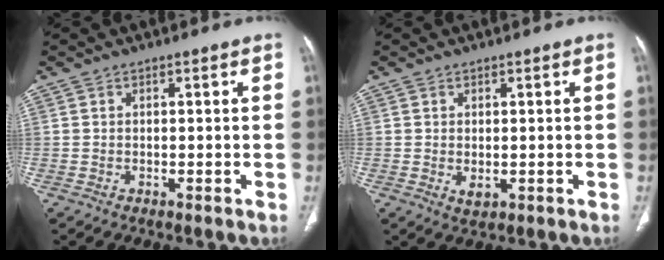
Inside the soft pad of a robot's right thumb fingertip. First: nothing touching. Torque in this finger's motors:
{"motor_torque": [-0.22, 0.27, 0.12, 0.50, 0.06]}